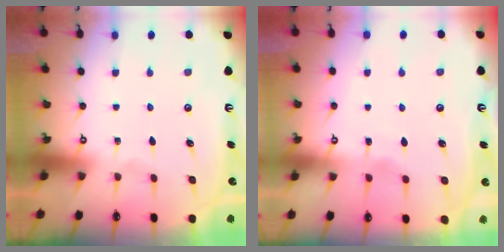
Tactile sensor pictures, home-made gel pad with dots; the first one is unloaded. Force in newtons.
{"total": 2.2, "press": 2.2, "slide": 0.3}